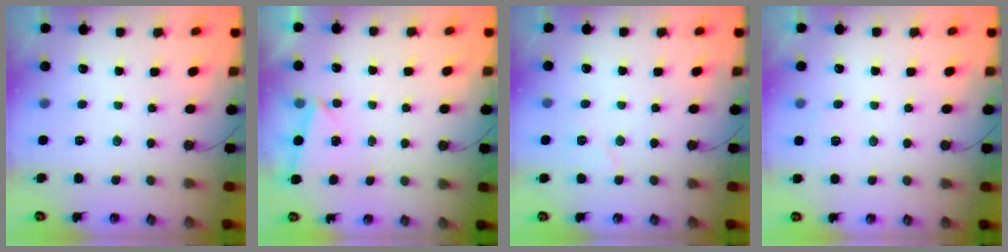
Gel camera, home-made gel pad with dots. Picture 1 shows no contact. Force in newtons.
{"total": 1.6, "press": 0.9, "slide": 1.2}
{"total": 5.0, "press": 4.9, "slide": 1.3}
{"total": 4.5, "press": 4.1, "slide": 1.8}